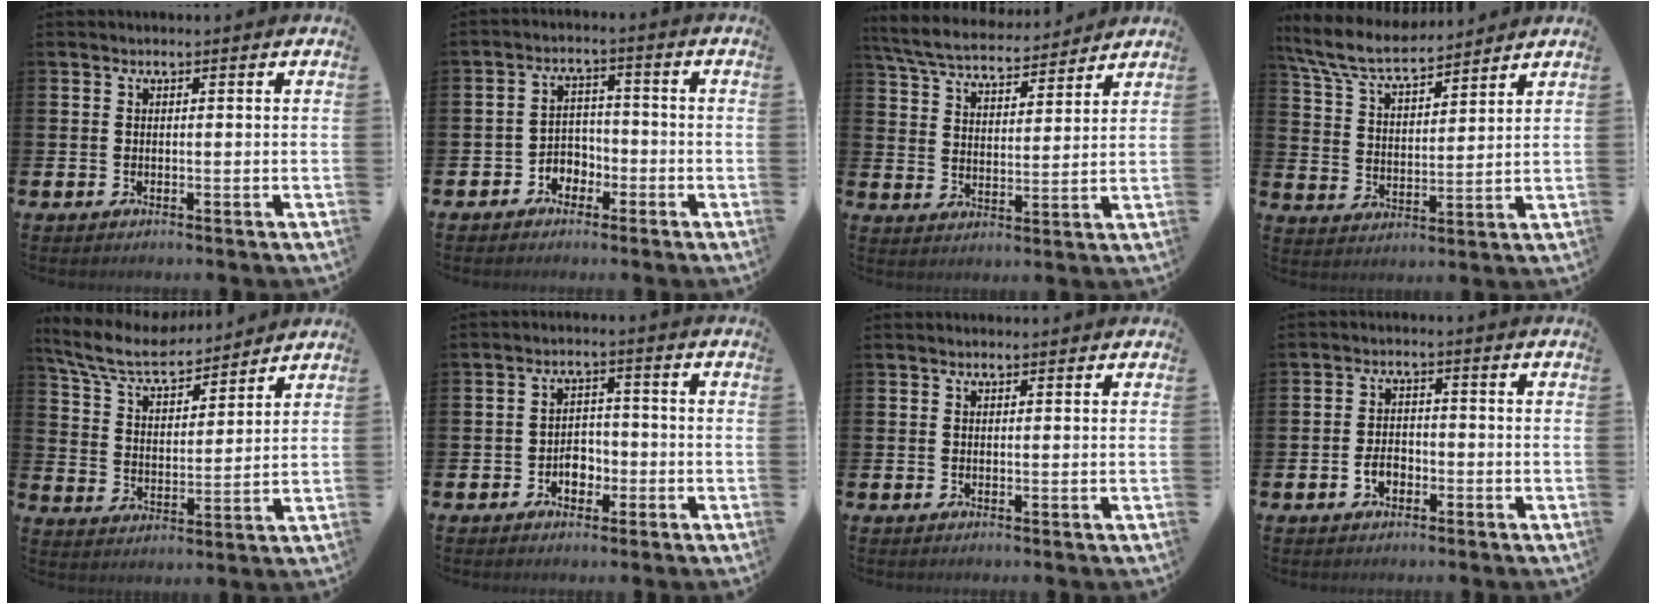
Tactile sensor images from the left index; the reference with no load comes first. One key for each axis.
{"total": 3.1, "fx": -2.2, "fy": 2.2, "fz": 0.4, "tx": -0.020, "ty": 0.003, "tz": -0.051}
{"total": 6.3, "fx": 6.0, "fy": 1.2, "fz": 1.3, "tx": -0.055, "ty": -0.035, "tz": 0.106}
{"total": 7.4, "fx": 6.8, "fy": 1.5, "fz": 2.5, "tx": -0.077, "ty": -0.036, "tz": 0.121}
{"total": 7.8, "fx": 7.1, "fy": 1.9, "fz": 2.7, "tx": -0.087, "ty": -0.042, "tz": 0.125}
{"total": 3.2, "fx": -1.5, "fy": 2.4, "fz": 1.6, "tx": -0.022, "ty": 0.002, "tz": -0.035}
{"total": 0.6, "fx": 0.5, "fy": 0.1, "fz": 0.2, "tx": 0.007, "ty": -0.003, "tz": 0.007}
{"total": 2.7, "fx": -1.3, "fy": 1.8, "fz": 1.6, "tx": -0.019, "ty": -0.001, "tz": -0.030}